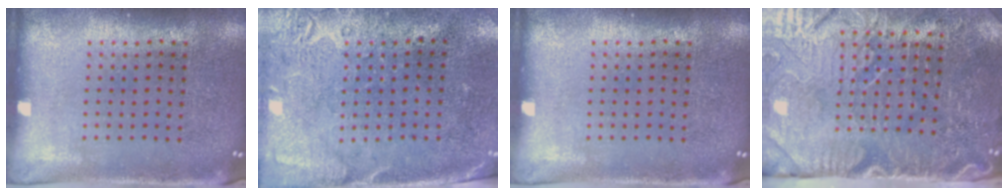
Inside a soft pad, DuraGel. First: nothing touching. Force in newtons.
{"total": 2.7, "press": 2.2, "slide": 1.6}
{"total": 0.0}
{"total": 5.1, "press": 4.5, "slide": 2.5}